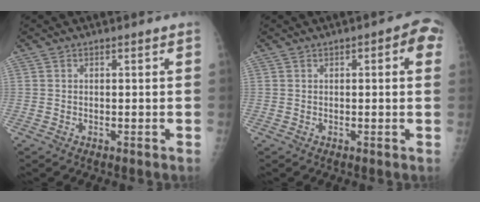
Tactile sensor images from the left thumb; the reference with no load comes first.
{"total": 5.3, "force": [1.5, 2.1, 4.7], "torque": [-0.039, 0.012, 0.009]}